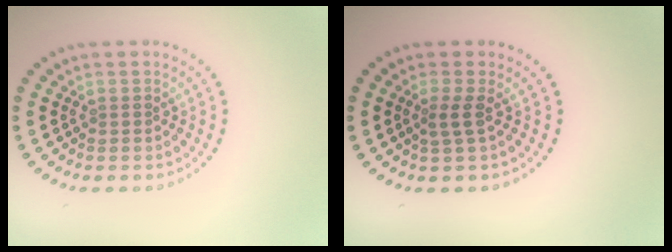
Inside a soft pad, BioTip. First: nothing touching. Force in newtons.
{"total": 1.7, "press": 1.1, "slide": 1.2}